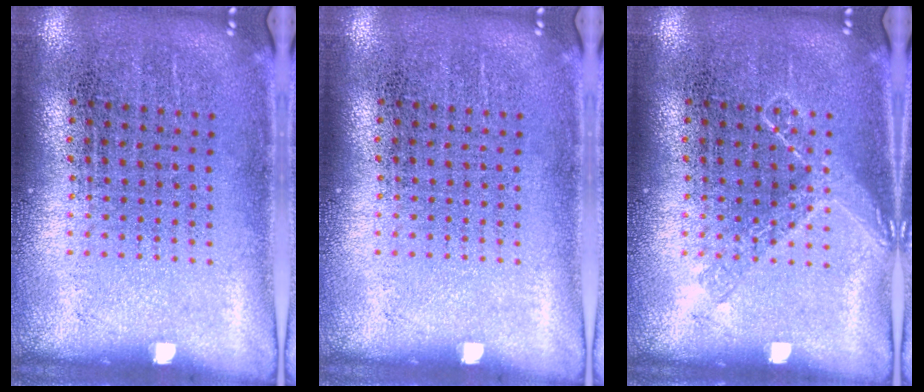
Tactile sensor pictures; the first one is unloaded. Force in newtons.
{"total": 0.0}
{"total": 1.7, "press": 1.7, "slide": 0.3}